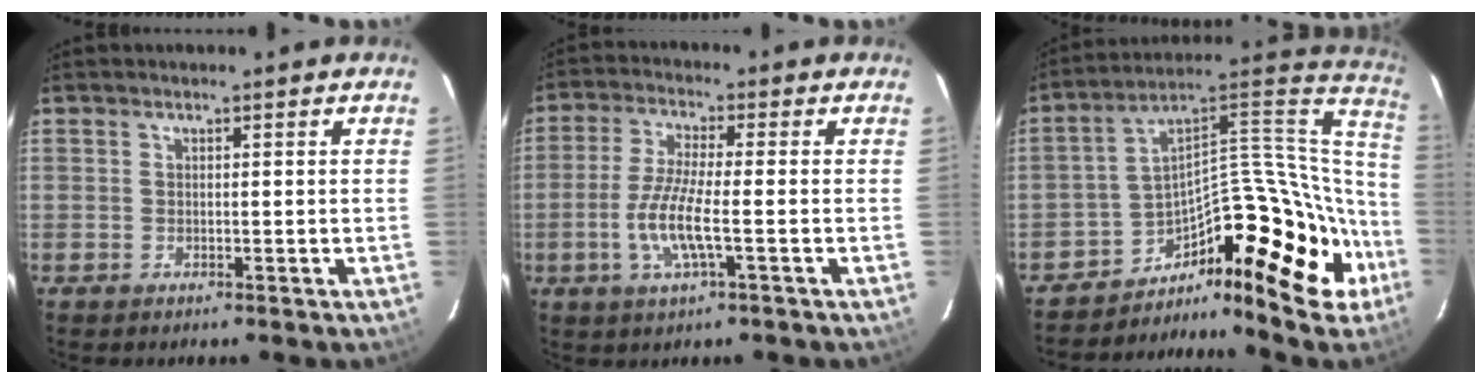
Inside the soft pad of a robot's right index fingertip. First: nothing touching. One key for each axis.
{"total": 8.3, "fx": -2.4, "fy": 1.1, "fz": 7.8, "tx": -0.165, "ty": -0.005, "tz": -0.051}
{"total": 22.3, "fx": -16.6, "fy": 8.7, "fz": 12.0, "tx": -0.135, "ty": 0.037, "tz": -0.275}